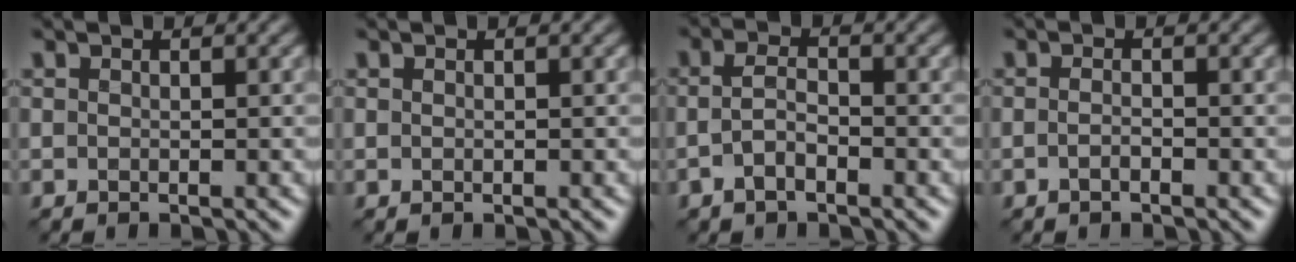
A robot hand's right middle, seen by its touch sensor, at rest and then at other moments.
{"total": 0.0}
{"total": 2.2, "force": [-1.1, 0.8, 1.8], "torque": [-0.041, 0.005, -0.024]}
{"total": 0.8, "force": [-0.6, 0.0, 0.5], "torque": [-0.015, 0.002, -0.011]}